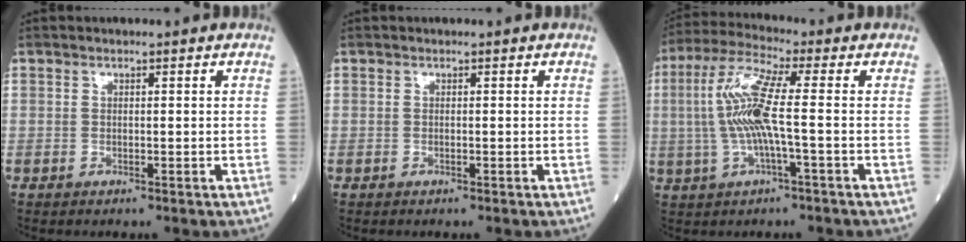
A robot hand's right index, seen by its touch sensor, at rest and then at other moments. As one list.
[{"total": 0.0}, {"total": 9.7, "force": [-0.2, 0.8, 9.6], "torque": [-0.207, 0.016, -0.011]}]